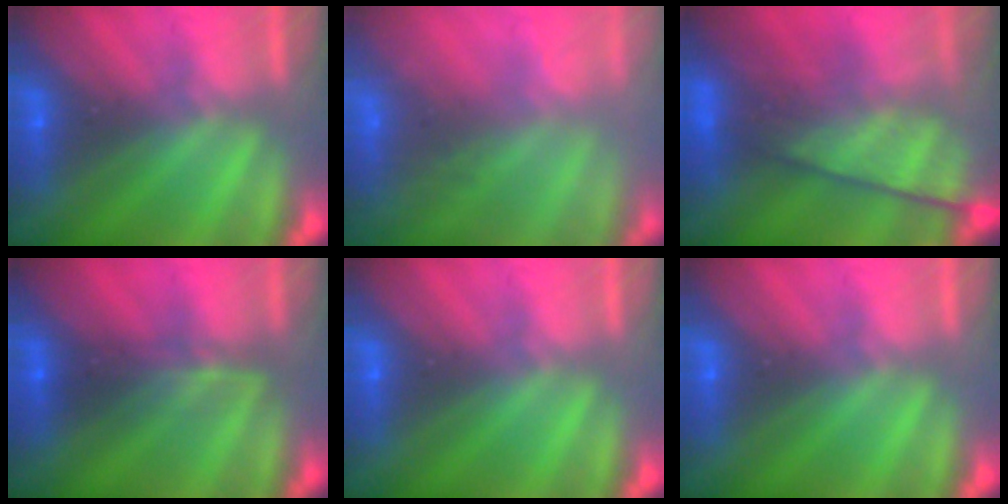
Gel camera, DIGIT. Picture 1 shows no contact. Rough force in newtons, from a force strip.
{"total": 7.7}
{"total": 8.2}
{"total": 2.4}
{"total": 0.0}
{"total": 0.0}